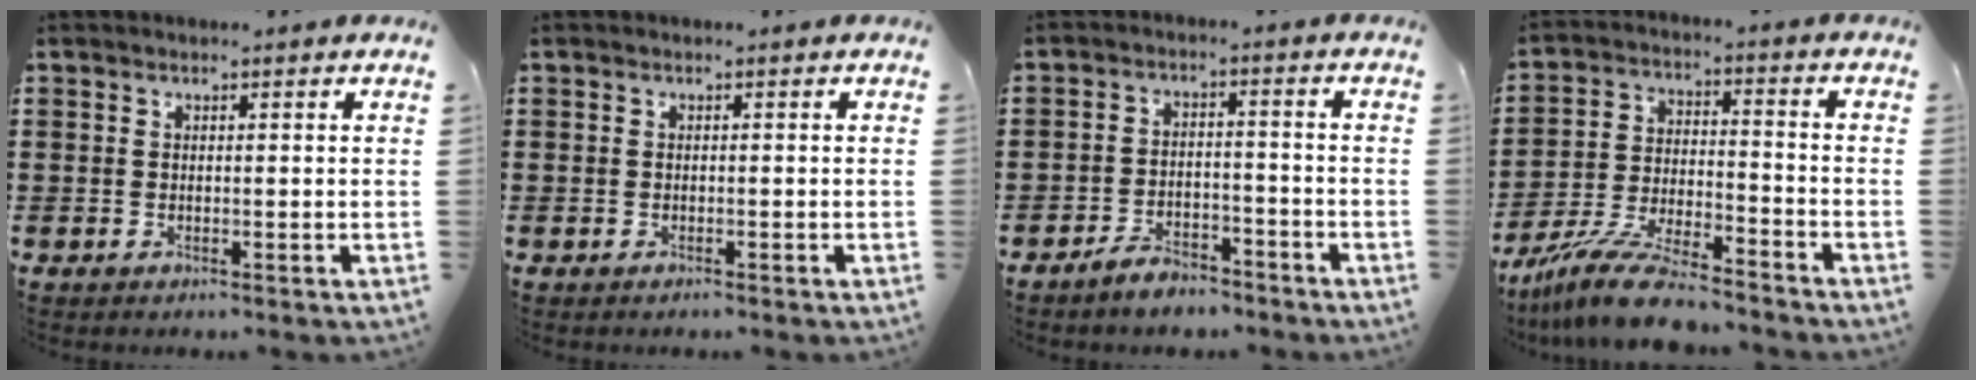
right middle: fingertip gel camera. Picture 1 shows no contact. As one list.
[{"total": 0.0}, {"total": 4.3, "force": [-4.1, 0.9, 0.8], "torque": [-0.022, 0.007, -0.084]}, {"total": 10.4, "force": [-9.2, 1.1, 4.8], "torque": [-0.100, 0.012, -0.181]}]